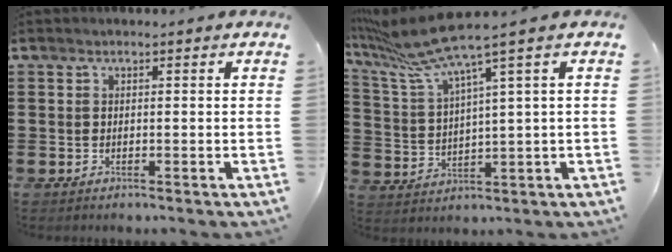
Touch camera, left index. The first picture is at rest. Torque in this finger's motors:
{"motor_torque": [1.23, -0.92, 0.38, 0.18]}